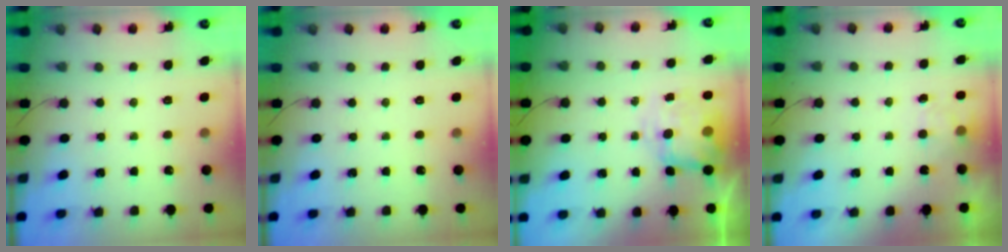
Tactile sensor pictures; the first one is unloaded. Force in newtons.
{"total": 0.0}
{"total": 7.5, "press": 7.3, "slide": 1.8}
{"total": 2.4, "press": 2.0, "slide": 1.4}